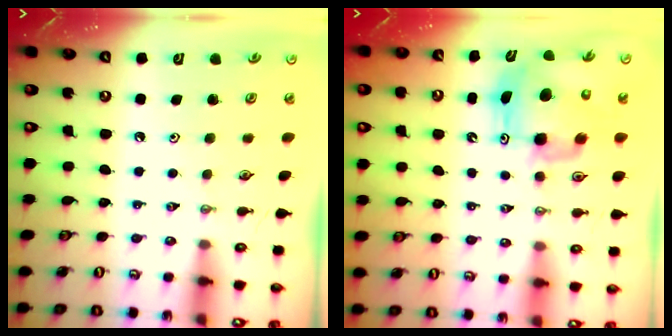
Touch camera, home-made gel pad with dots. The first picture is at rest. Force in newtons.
{"total": 11.1, "press": 11.0, "slide": 1.2}